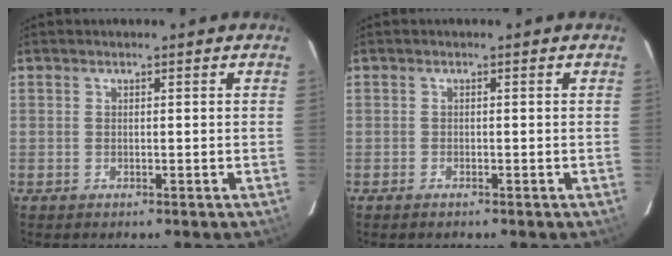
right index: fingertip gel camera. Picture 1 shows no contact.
{"total": 0.8, "force": [-0.7, 0.2, 0.3], "torque": [-0.008, -0.001, -0.014]}